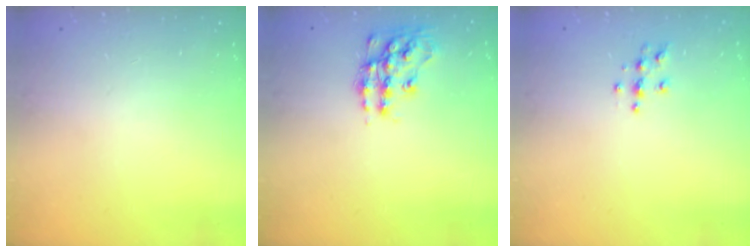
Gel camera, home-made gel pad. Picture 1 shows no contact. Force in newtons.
{"total": 13.7, "press": 13.7, "slide": 0.6}
{"total": 3.9, "press": 3.9, "slide": 0.3}